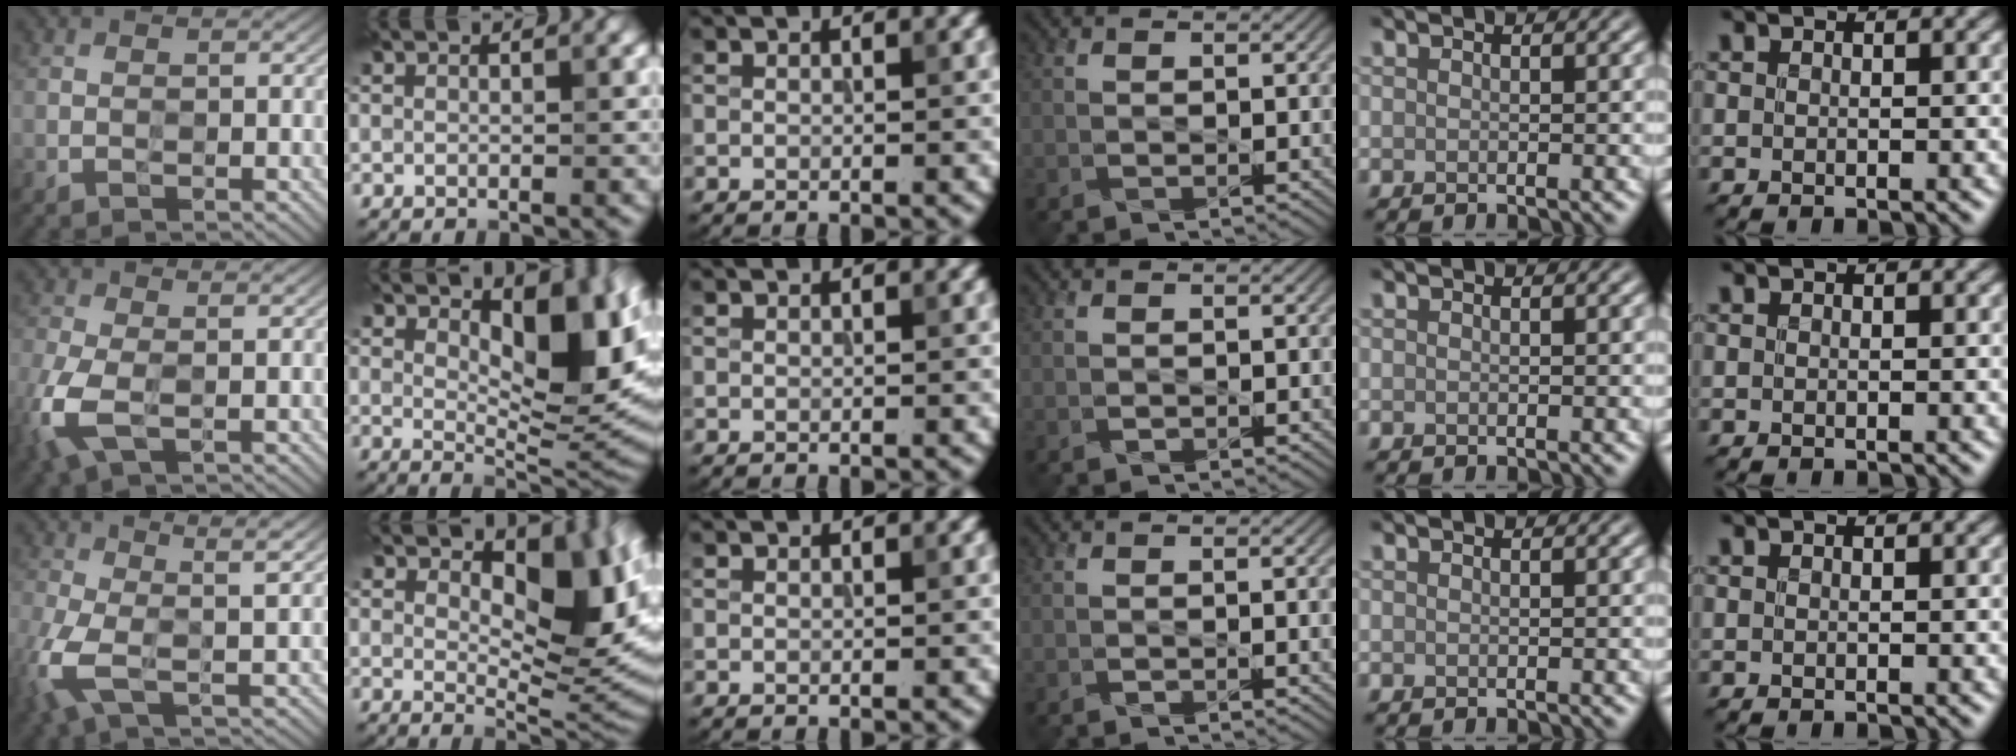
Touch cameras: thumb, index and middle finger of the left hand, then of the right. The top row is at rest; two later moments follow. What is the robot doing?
{"motion": "wipe", "object": "measuring cup"}